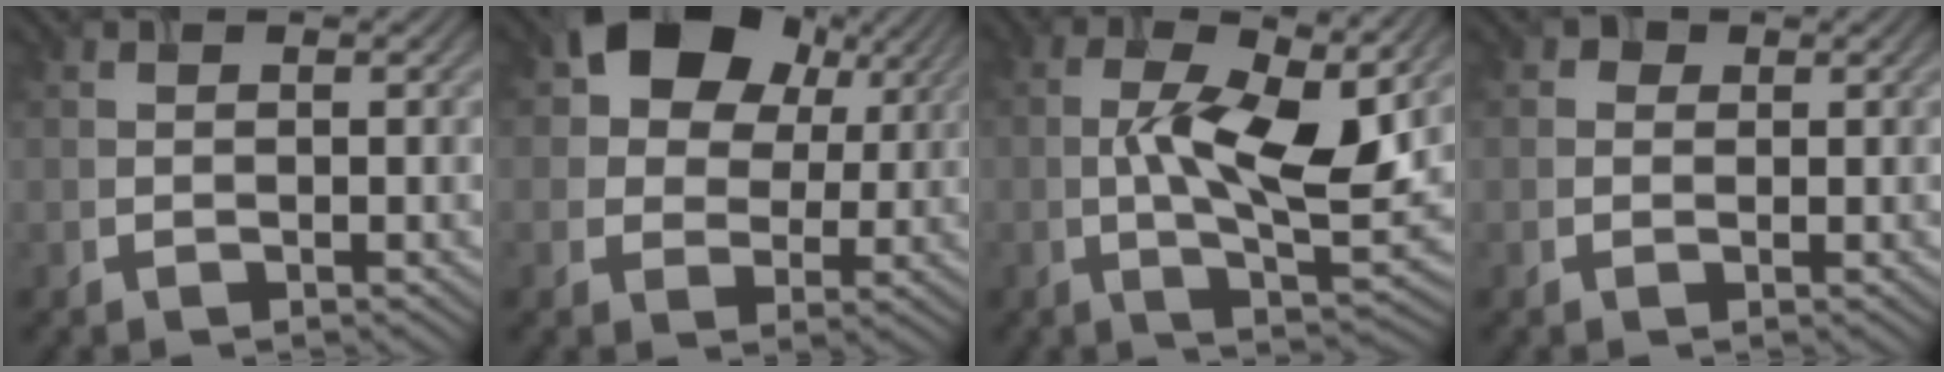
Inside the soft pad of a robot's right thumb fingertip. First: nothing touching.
{"total": 12.3, "force": [5.7, 8.8, 6.4], "torque": [-0.122, 0.020, 0.091]}
{"total": 11.0, "force": [0.7, 4.2, 10.2], "torque": [-0.171, -0.017, 0.013]}
{"total": 1.3, "force": [0.6, 1.1, 0.1], "torque": [0.003, -0.006, 0.003]}